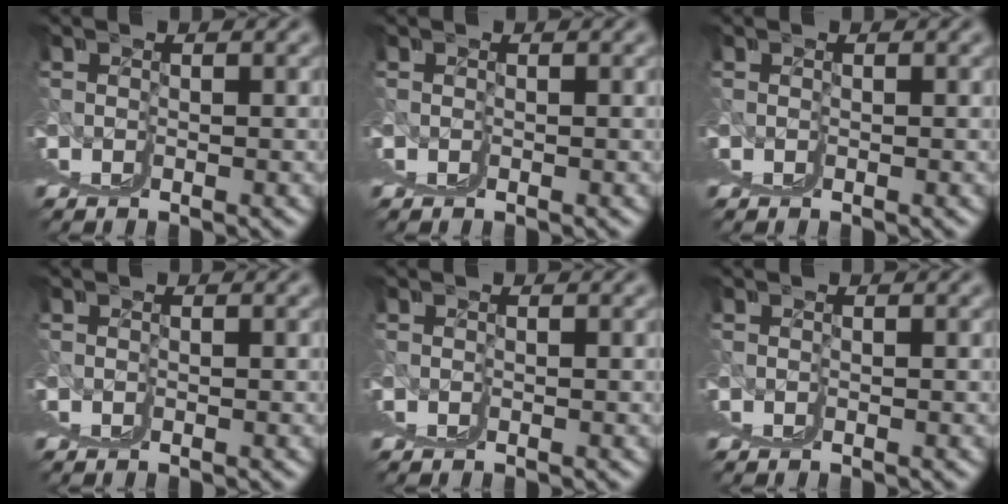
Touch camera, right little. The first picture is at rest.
{"total": 0.0}
{"total": 0.0}
{"total": 0.0}
{"total": 0.0}
{"total": 0.0}